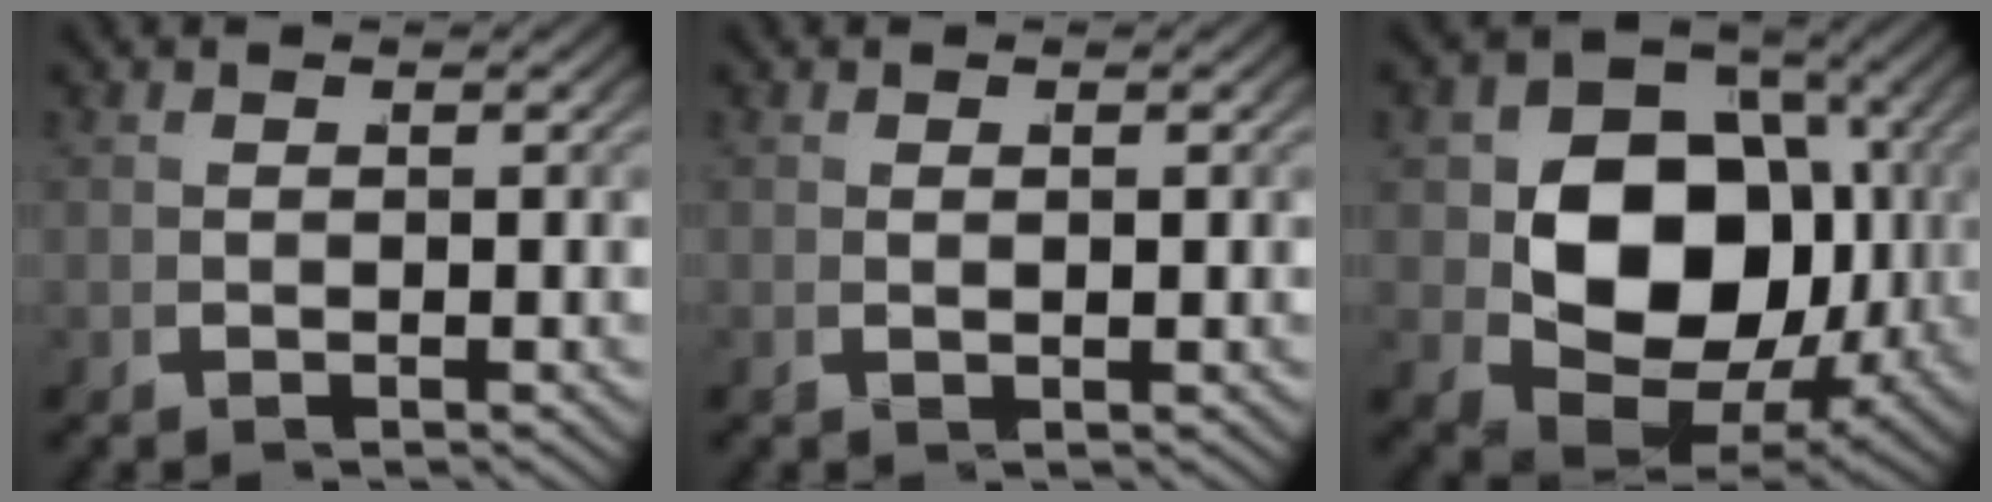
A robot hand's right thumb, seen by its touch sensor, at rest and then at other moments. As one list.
[{"total": 0.0}, {"total": 15.3, "force": [-0.2, 10.9, 10.8], "torque": [-0.208, -0.055, 0.008]}]